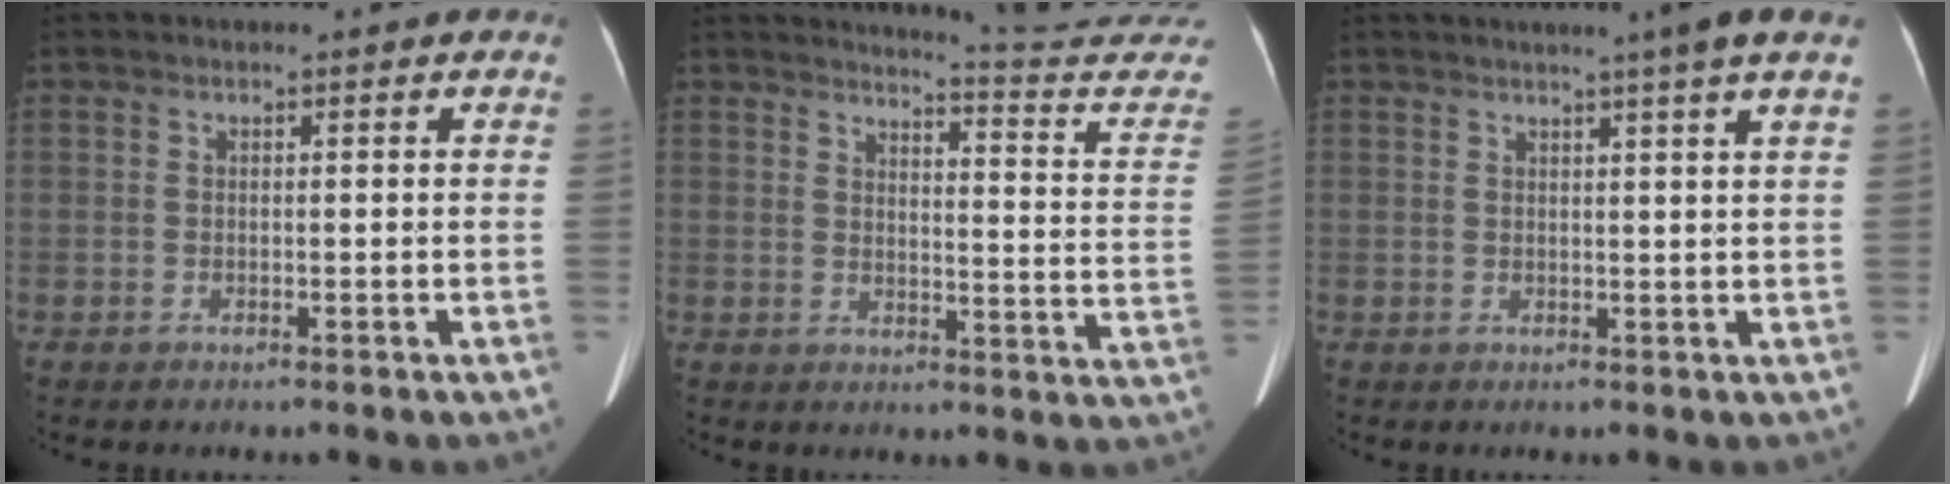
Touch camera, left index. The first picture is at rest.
{"total": 17.0, "force": [16.8, -2.2, 2.0], "torque": [-0.029, -0.150, 0.177]}
{"total": 5.0, "force": [3.6, -1.4, 3.2], "torque": [-0.046, 0.001, 0.042]}